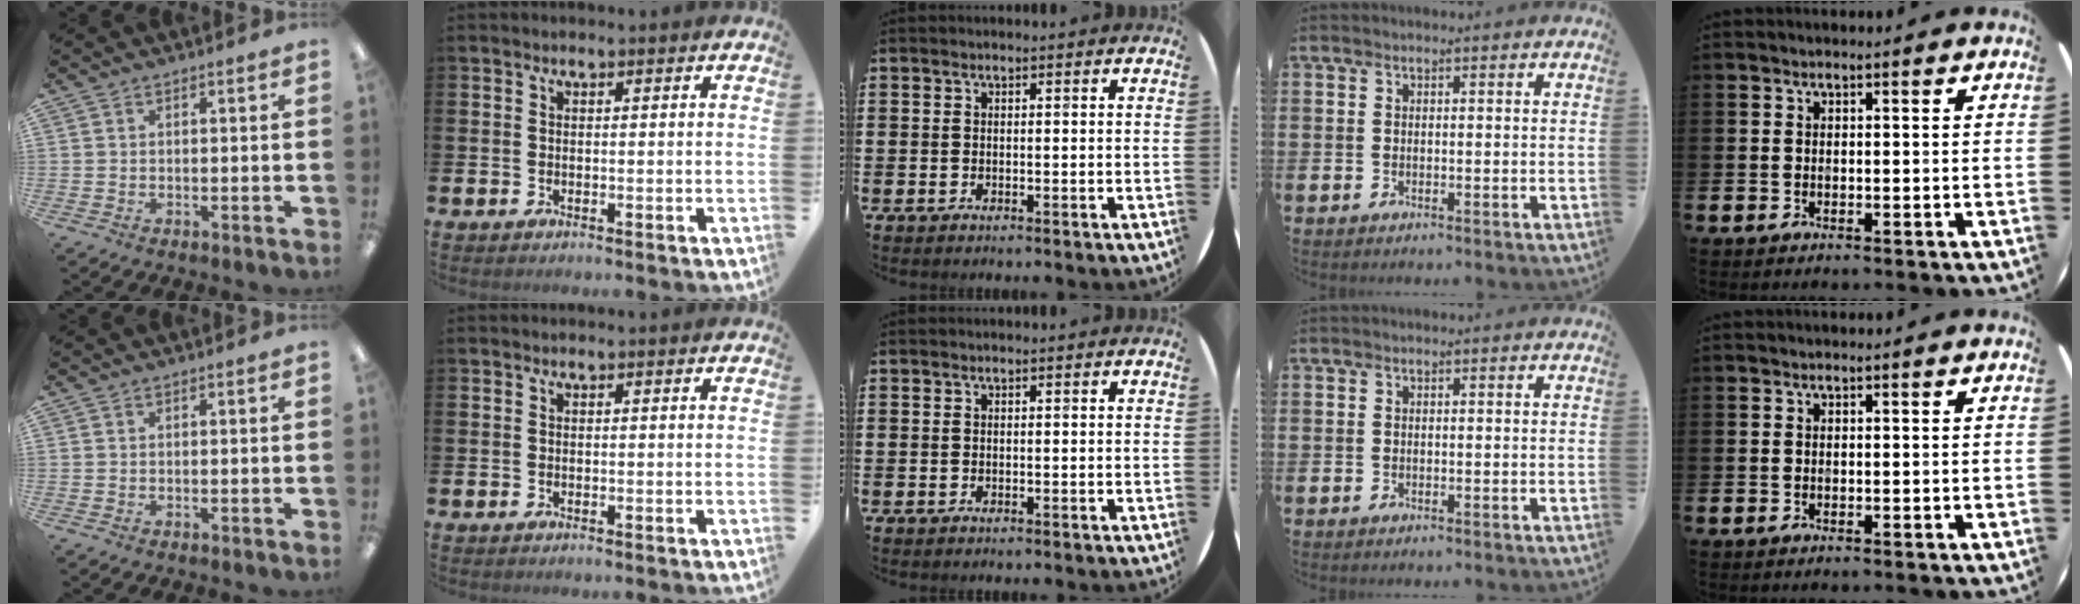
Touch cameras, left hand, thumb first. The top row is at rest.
{}